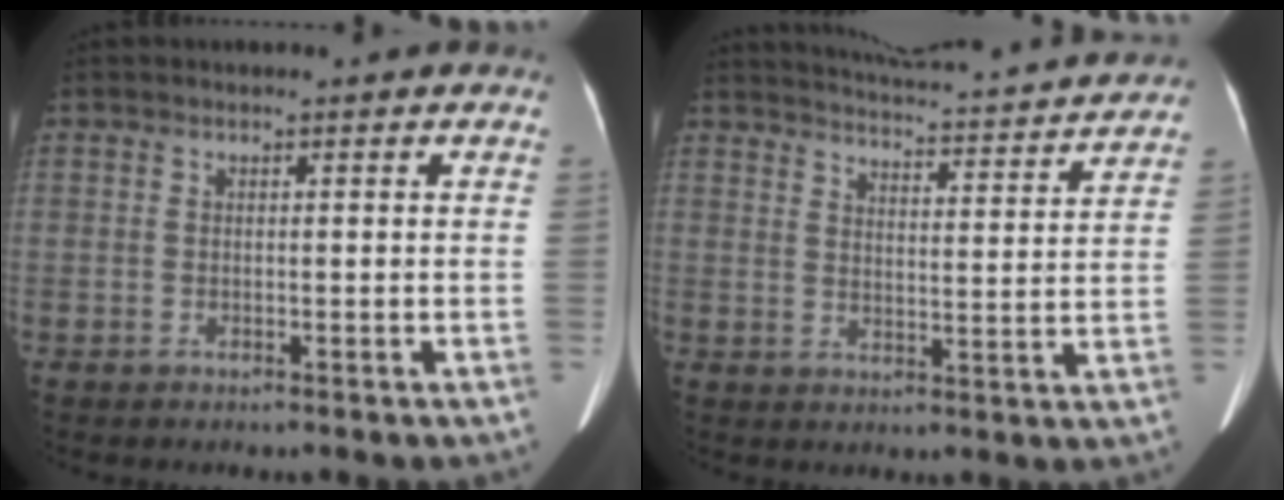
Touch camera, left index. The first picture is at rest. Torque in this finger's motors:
{"motor_torque": [-0.02, -1.89, 0.02, 0.01]}